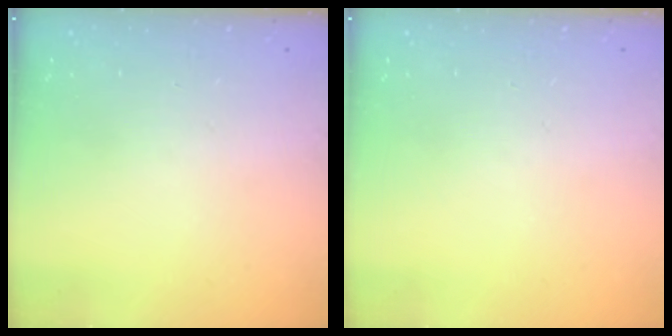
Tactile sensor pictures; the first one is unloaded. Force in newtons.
{"total": 0.0}